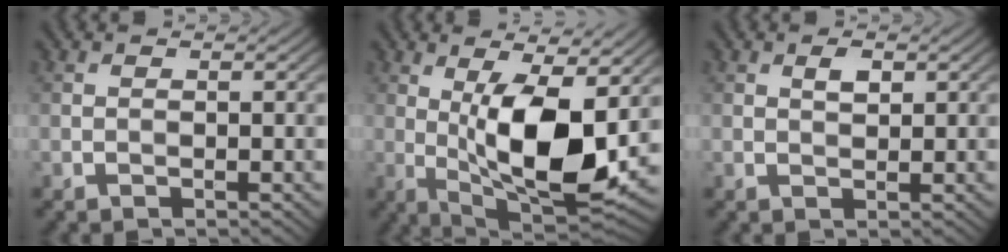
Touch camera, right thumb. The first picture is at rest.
{"total": 13.3, "force": [1.0, 4.9, 12.3], "torque": [-0.208, -0.013, 0.021]}
{"total": 1.5, "force": [0.7, 0.8, 1.1], "torque": [-0.021, -0.001, 0.013]}